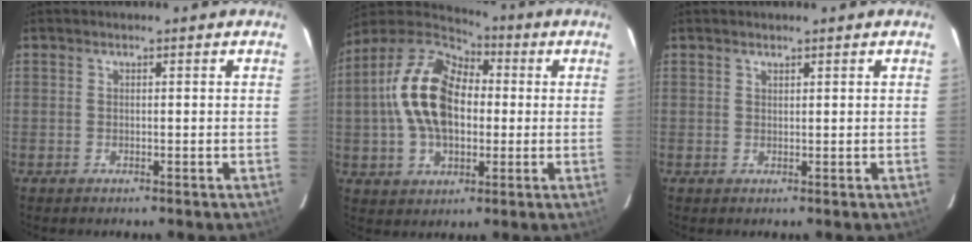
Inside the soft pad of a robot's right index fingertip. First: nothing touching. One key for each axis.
{"total": 18.6, "fx": 0.8, "fy": 11.7, "fz": 14.4, "tx": -0.294, "ty": 0.024, "tz": 0.009}
{"total": 0.6, "fx": 0.5, "fy": -0.1, "fz": -0.3, "tx": 0.006, "ty": 0.001, "tz": 0.010}